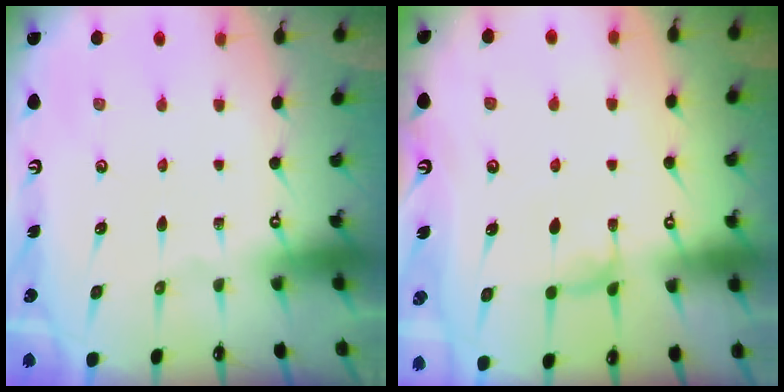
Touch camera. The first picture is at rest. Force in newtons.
{"total": 0.0}